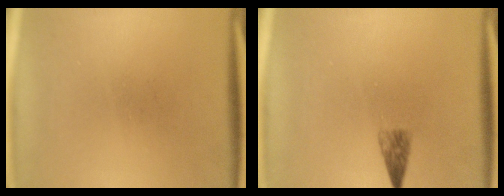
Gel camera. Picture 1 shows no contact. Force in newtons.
{"total": 2.0}